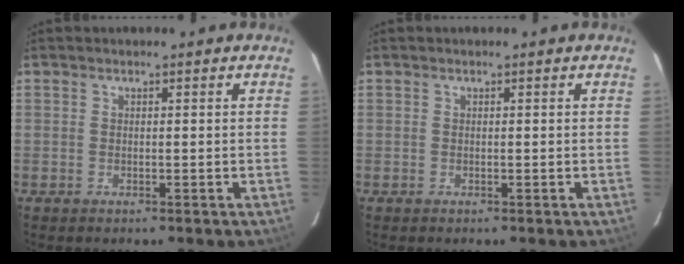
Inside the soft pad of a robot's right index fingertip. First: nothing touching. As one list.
[{"total": 0.0}]